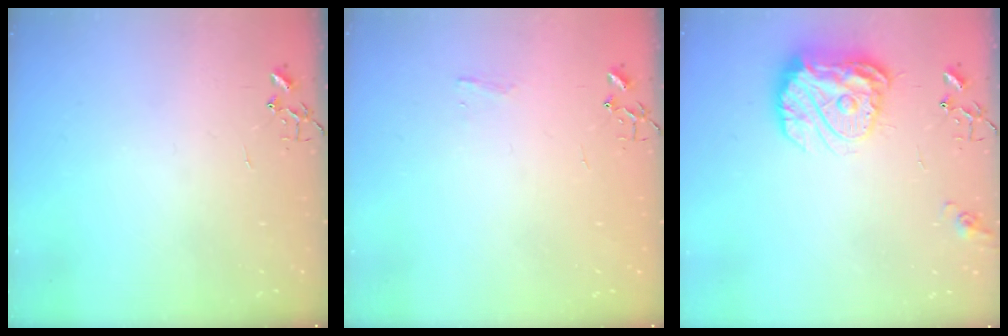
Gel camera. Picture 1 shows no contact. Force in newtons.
{"total": 3.7, "press": 3.6, "slide": 0.6}
{"total": 17.1, "press": 17.0, "slide": 1.5}